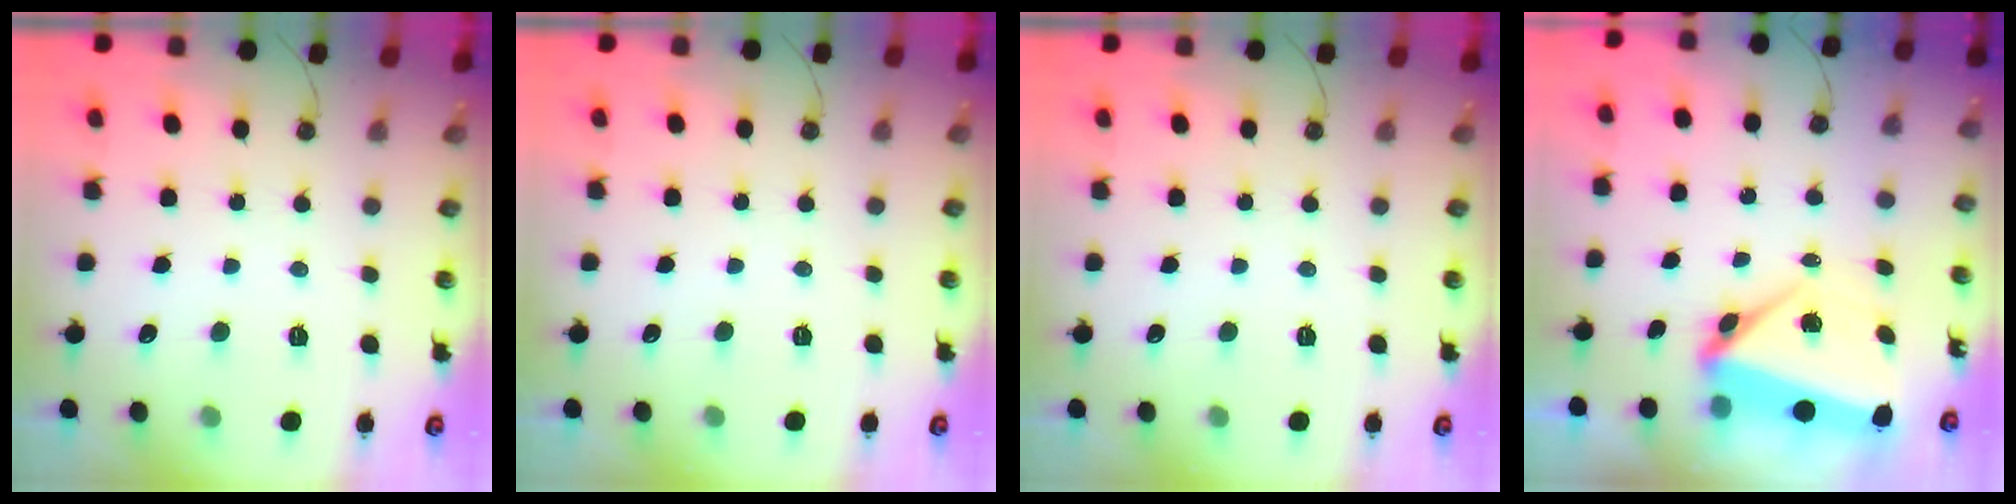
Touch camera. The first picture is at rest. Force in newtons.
{"total": 1.7, "press": 0.9, "slide": 1.5}
{"total": 0.0}
{"total": 5.4, "press": 5.2, "slide": 1.4}